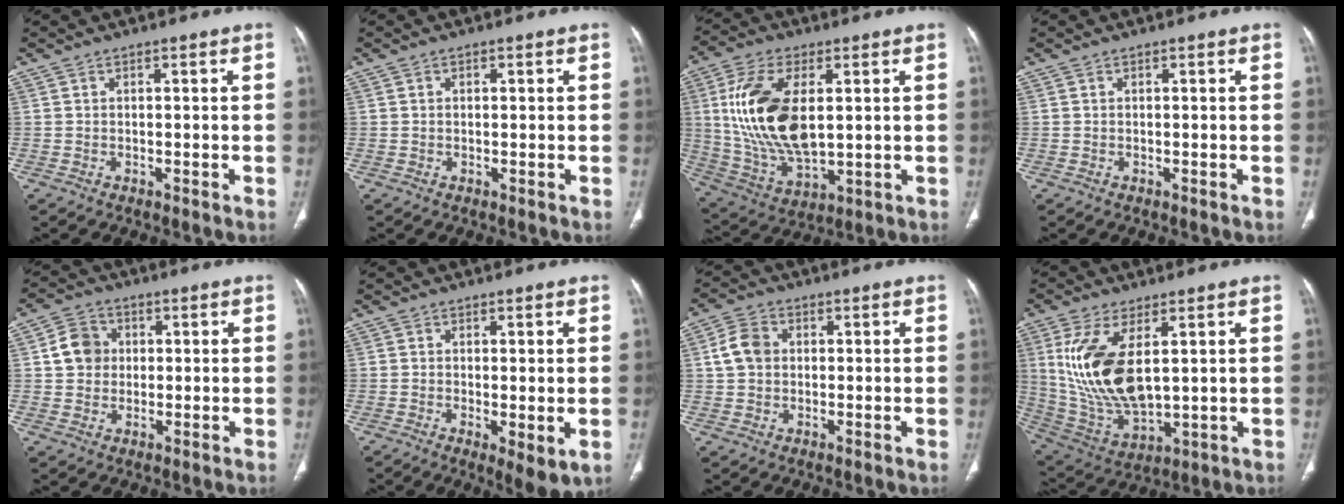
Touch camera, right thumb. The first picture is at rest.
{"total": 0.8, "force": [0.3, 0.5, 0.6], "torque": [-0.011, 0.002, 0.005]}
{"total": 18.9, "force": [2.9, 9.8, 15.9], "torque": [-0.314, -0.015, 0.065]}
{"total": 0.0}
{"total": 6.4, "force": [0.9, 5.7, 2.8], "torque": [-0.032, 0.006, 0.009]}
{"total": 5.8, "force": [-1.3, 2.0, 5.3], "torque": [-0.087, -0.020, -0.017]}
{"total": 5.7, "force": [0.7, 4.5, 3.4], "torque": [-0.060, 0.011, 0.010]}
{"total": 17.0, "force": [3.8, 8.0, 14.6], "torque": [-0.294, -0.022, 0.093]}